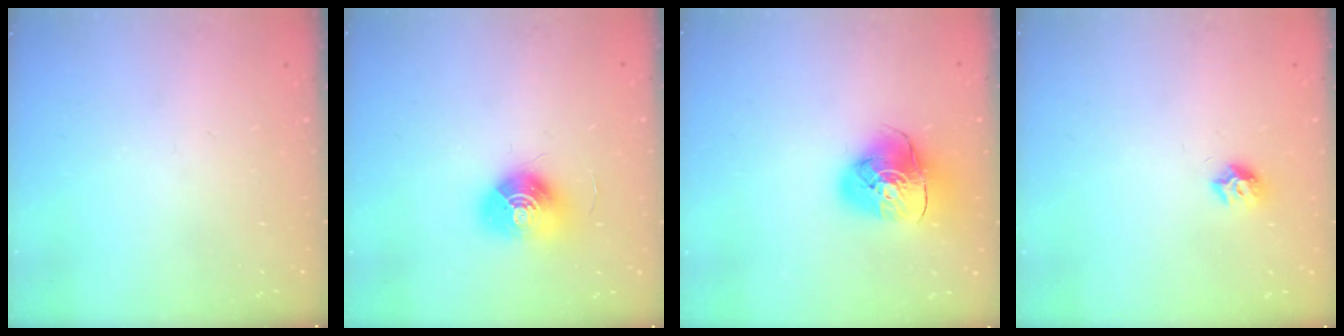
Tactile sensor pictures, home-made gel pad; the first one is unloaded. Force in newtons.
{"total": 11.1, "press": 11.1, "slide": 0.2}
{"total": 12.3, "press": 12.2, "slide": 1.7}
{"total": 7.4, "press": 7.3, "slide": 0.8}